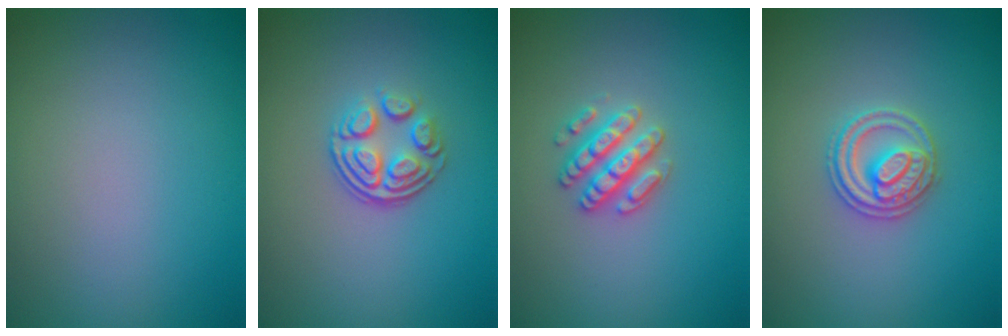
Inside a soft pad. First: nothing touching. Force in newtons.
{"total": 3.5, "press": 2.5, "slide": 2.4}
{"total": 2.8, "press": 2.7, "slide": 0.6}
{"total": 2.8, "press": 2.7, "slide": 0.5}